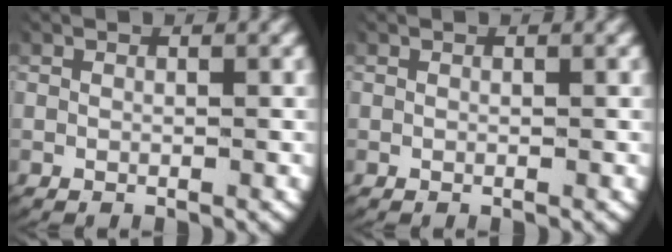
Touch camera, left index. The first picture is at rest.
{"total": 0.0}